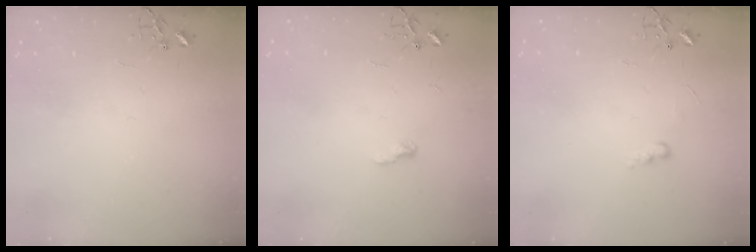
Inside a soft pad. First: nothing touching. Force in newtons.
{"total": 5.9, "press": 5.9, "slide": 0.4}
{"total": 5.6, "press": 5.6, "slide": 0.7}